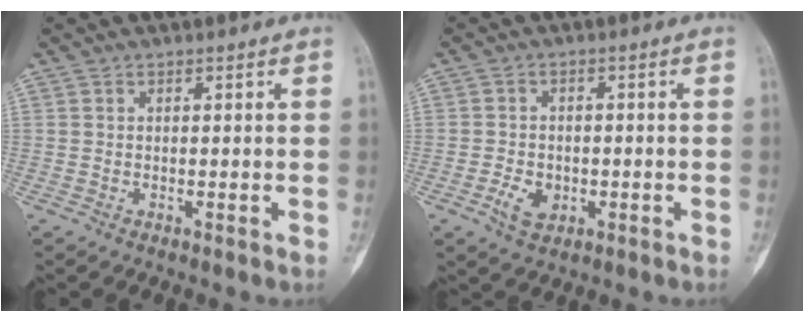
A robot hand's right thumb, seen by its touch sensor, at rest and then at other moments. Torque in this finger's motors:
{"motor_torque": [-0.47, 0.03, -0.10, 0.22, 0.15]}